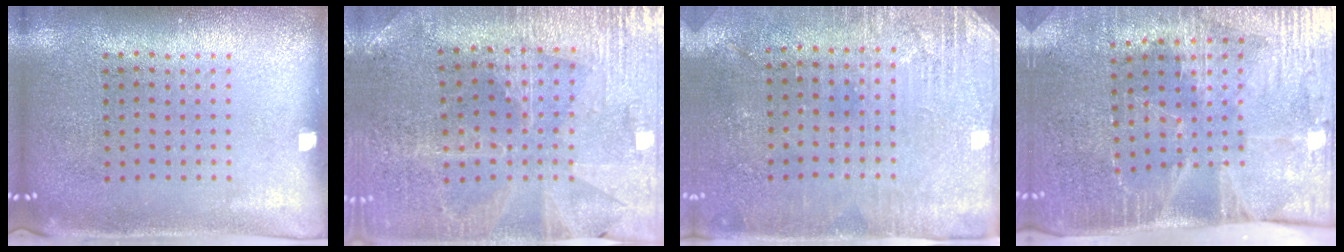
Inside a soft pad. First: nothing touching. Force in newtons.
{"total": 1.7, "press": 1.7, "slide": 0.3}
{"total": 2.8, "press": 2.6, "slide": 1.0}
{"total": 4.3, "press": 3.6, "slide": 2.3}